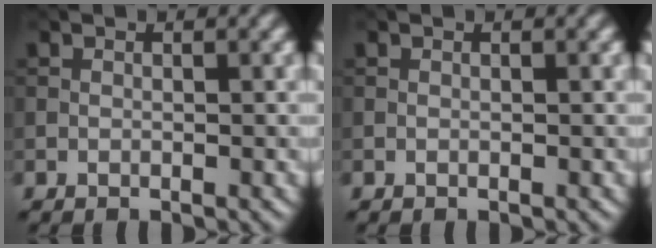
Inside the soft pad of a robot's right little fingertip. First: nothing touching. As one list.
[{"total": 0.0}]